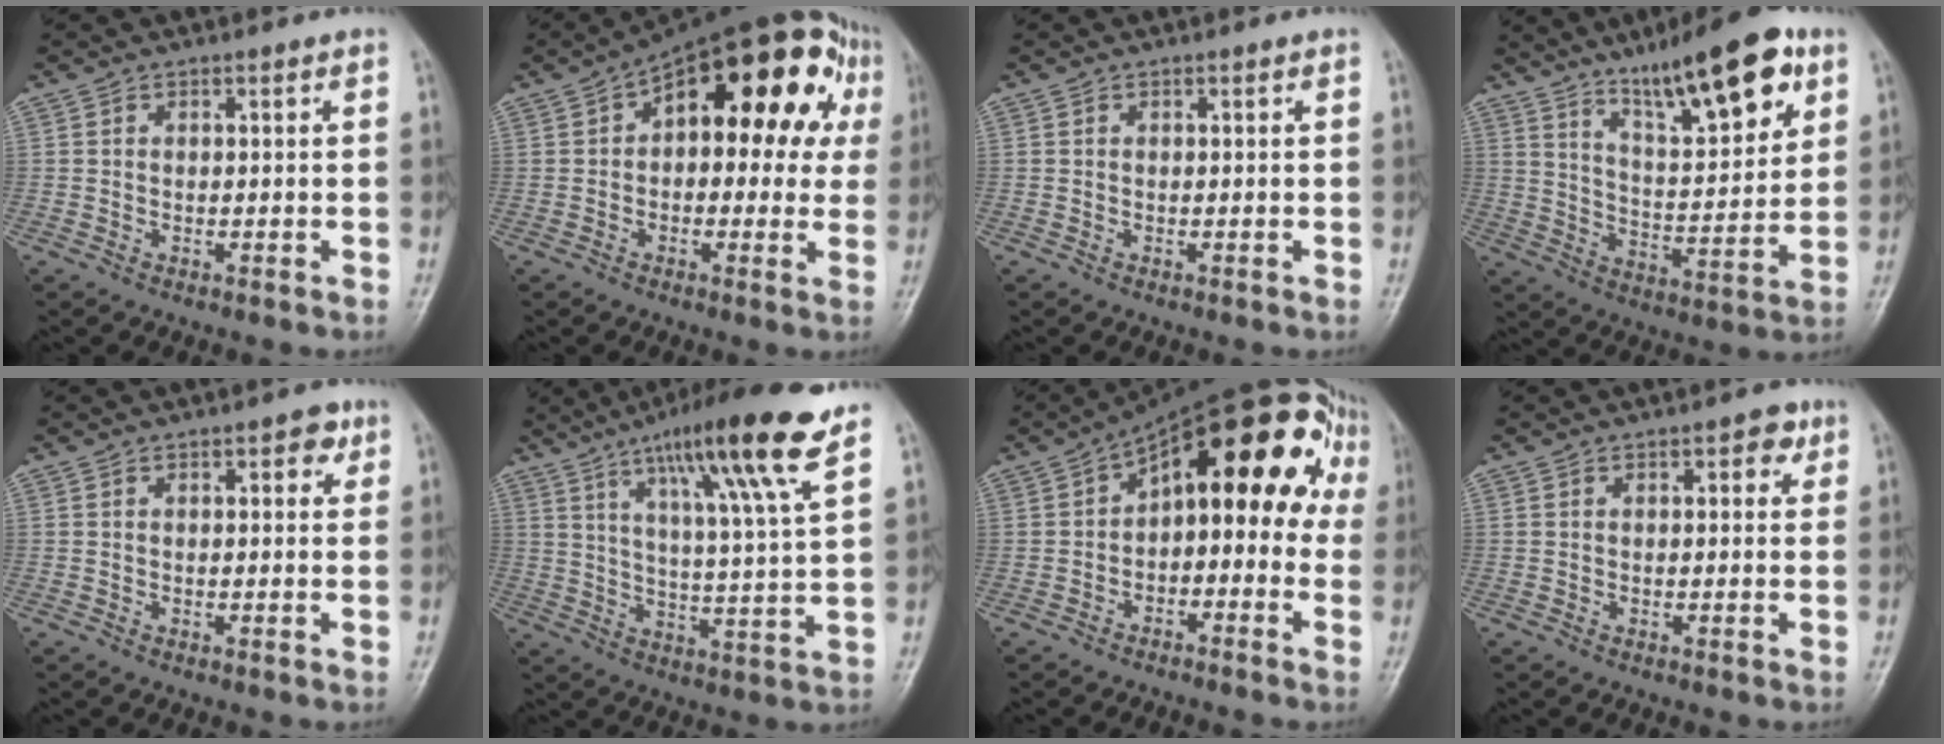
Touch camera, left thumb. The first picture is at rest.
{"total": 21.2, "force": [5.4, 11.1, 17.3], "torque": [-0.194, 0.039, 0.063]}
{"total": 0.0}
{"total": 18.1, "force": [10.7, 5.0, 13.7], "torque": [-0.185, -0.048, 0.178]}
{"total": 3.1, "force": [1.5, 1.5, 2.3], "torque": [-0.015, -0.001, 0.013]}
{"total": 17.0, "force": [10.3, 0.8, 13.5], "torque": [-0.211, -0.042, 0.162]}
{"total": 19.7, "force": [2.3, 10.1, 16.7], "torque": [-0.190, 0.057, 0.017]}
{"total": 3.2, "force": [1.5, 1.6, 2.3], "torque": [-0.015, -0.001, 0.013]}